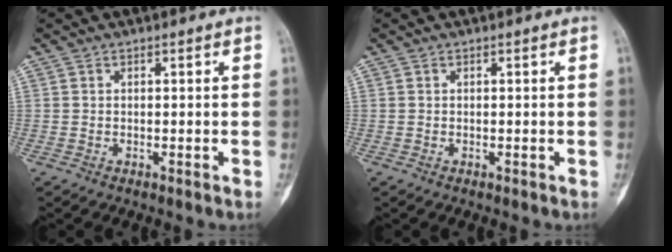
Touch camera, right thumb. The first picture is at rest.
{"total": 0.0}